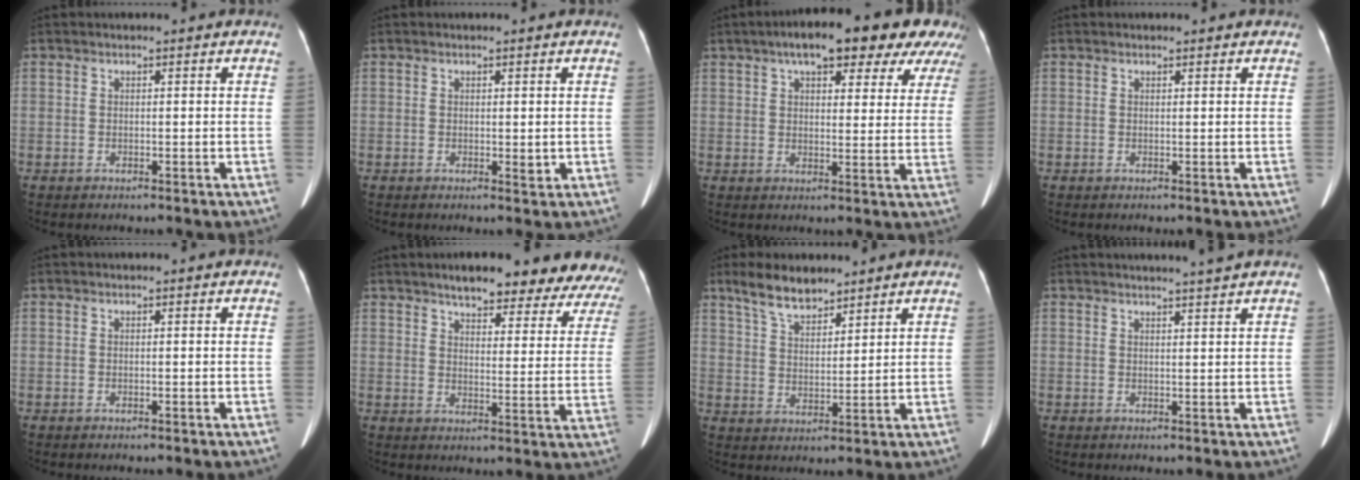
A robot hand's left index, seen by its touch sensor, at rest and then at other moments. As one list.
[{"total": 1.0, "force": [0.1, 0.5, 0.9], "torque": [-0.012, -0.003, 0.004]}, {"total": 17.6, "force": [12.5, 6.1, 10.8], "torque": [-0.140, 0.047, 0.151]}, {"total": 0.8, "force": [0.6, 0.5, 0.1], "torque": [-0.005, 0.003, 0.007]}, {"total": 0.0}, {"total": 24.0, "force": [20.8, 4.4, 11.2], "torque": [-0.143, -0.064, 0.252]}, {"total": 7.0, "force": [5.8, 2.2, 3.3], "torque": [-0.068, 0.008, 0.113]}, {"total": 3.4, "force": [3.1, -1.0, 1.1], "torque": [-0.013, 0.000, 0.041]}]